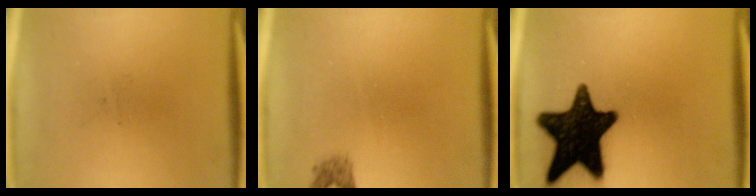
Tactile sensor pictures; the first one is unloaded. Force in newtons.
{"total": 1.4}
{"total": 18.4}